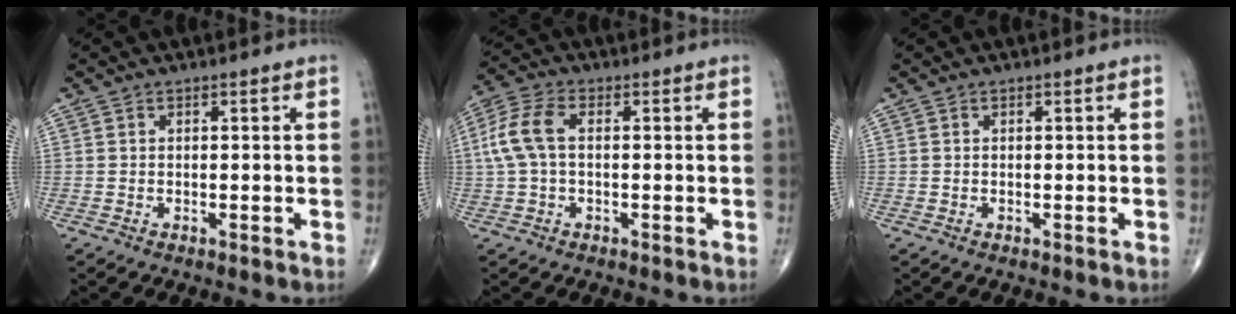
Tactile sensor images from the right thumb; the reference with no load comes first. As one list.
[{"total": 7.9, "force": [0.6, 4.5, 6.5], "torque": [-0.157, 0.024, 0.010]}, {"total": 0.0}]